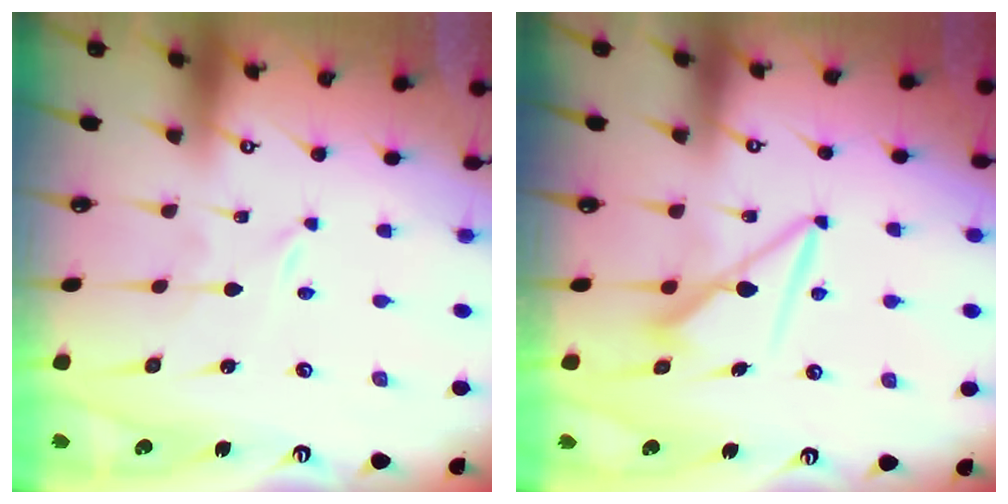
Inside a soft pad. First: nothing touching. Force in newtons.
{"total": 7.9, "press": 7.9, "slide": 0.5}